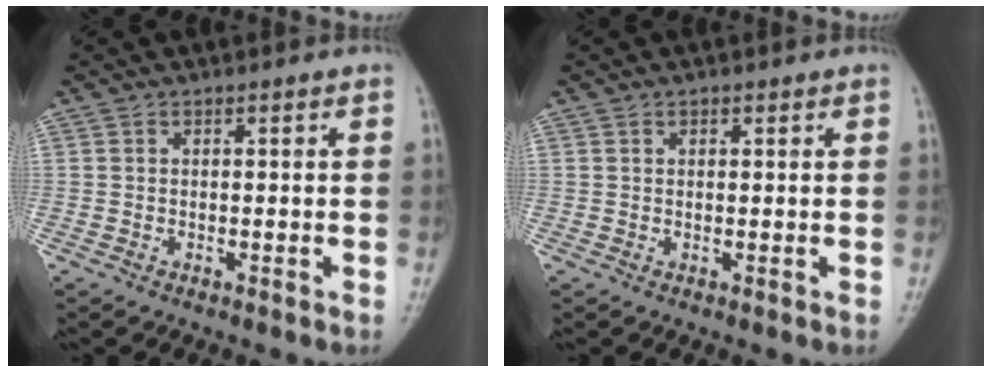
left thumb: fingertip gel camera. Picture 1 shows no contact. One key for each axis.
{"total": 0.6, "fx": 0.4, "fy": 0.3, "fz": 0.4, "tx": -0.005, "ty": -0.001, "tz": 0.005}